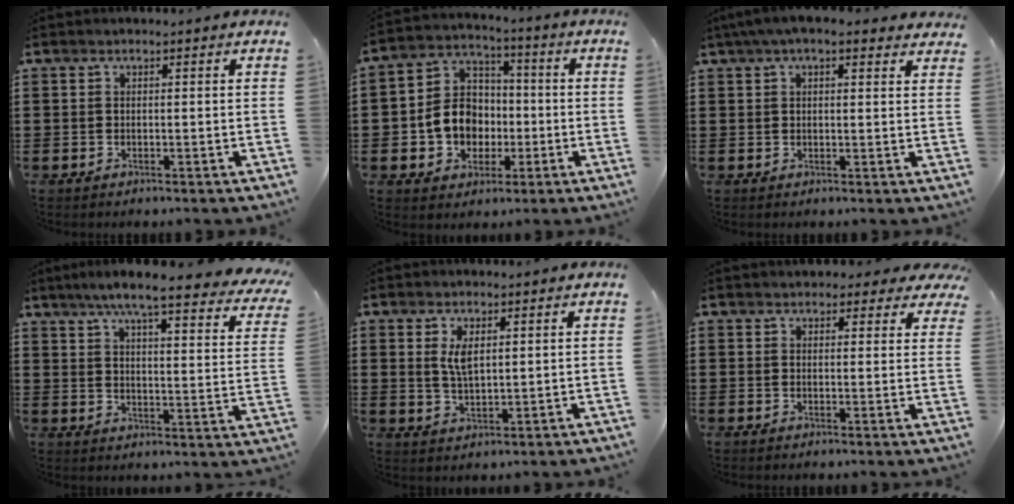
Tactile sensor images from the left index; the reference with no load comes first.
{"total": 8.5, "force": [-1.6, 7.6, 3.6], "torque": [-0.096, 0.018, -0.031]}
{"total": 4.6, "force": [3.4, 1.2, 2.8], "torque": [-0.062, 0.003, 0.062]}
{"total": 7.4, "force": [6.0, -0.2, 4.2], "torque": [-0.098, -0.037, 0.096]}
{"total": 3.7, "force": [1.5, 1.5, 3.1], "torque": [-0.066, 0.005, 0.026]}
{"total": 3.1, "force": [2.8, 1.1, 0.8], "torque": [-0.016, -0.006, 0.050]}